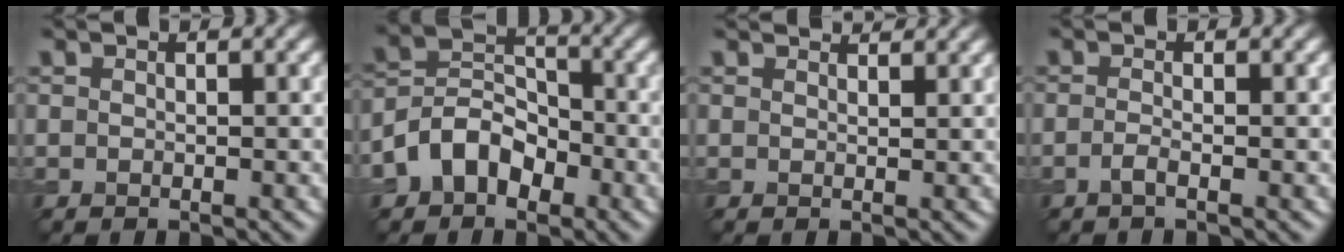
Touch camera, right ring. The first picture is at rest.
{"total": 5.2, "force": [-2.7, 3.6, 2.7], "torque": [-0.045, 0.005, -0.060]}
{"total": 2.7, "force": [2.4, 0.6, 1.0], "torque": [-0.003, 0.005, 0.015]}
{"total": 1.2, "force": [-0.5, 0.3, 1.0], "torque": [-0.019, -0.002, -0.014]}